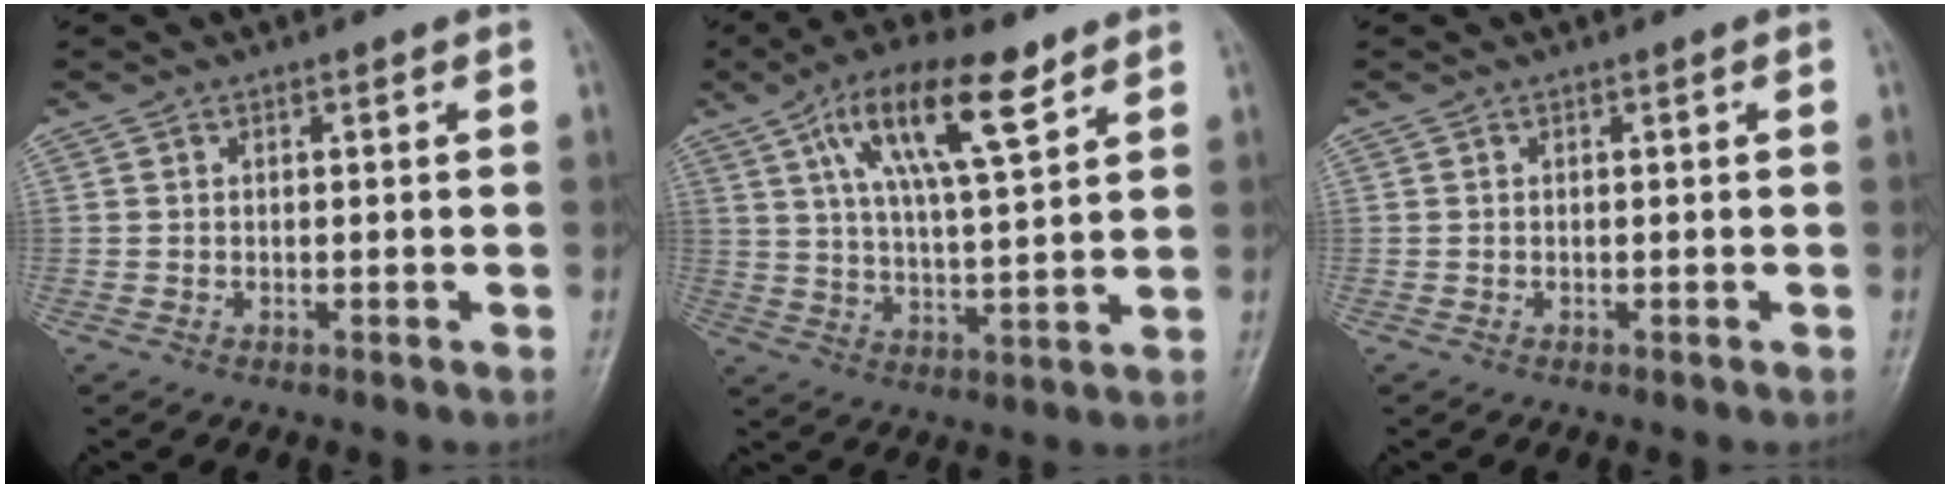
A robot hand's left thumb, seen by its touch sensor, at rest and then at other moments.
{"total": 14.7, "force": [7.7, 4.6, 11.7], "torque": [-0.192, -0.018, 0.136]}
{"total": 0.0}